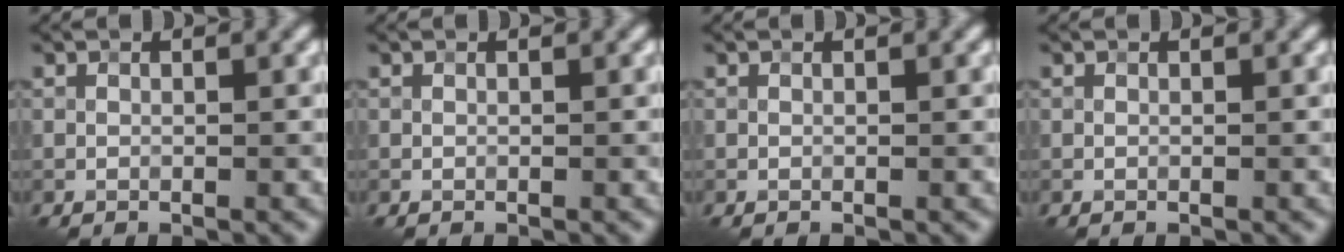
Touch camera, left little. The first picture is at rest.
{"total": 0.0}
{"total": 0.0}
{"total": 0.0}